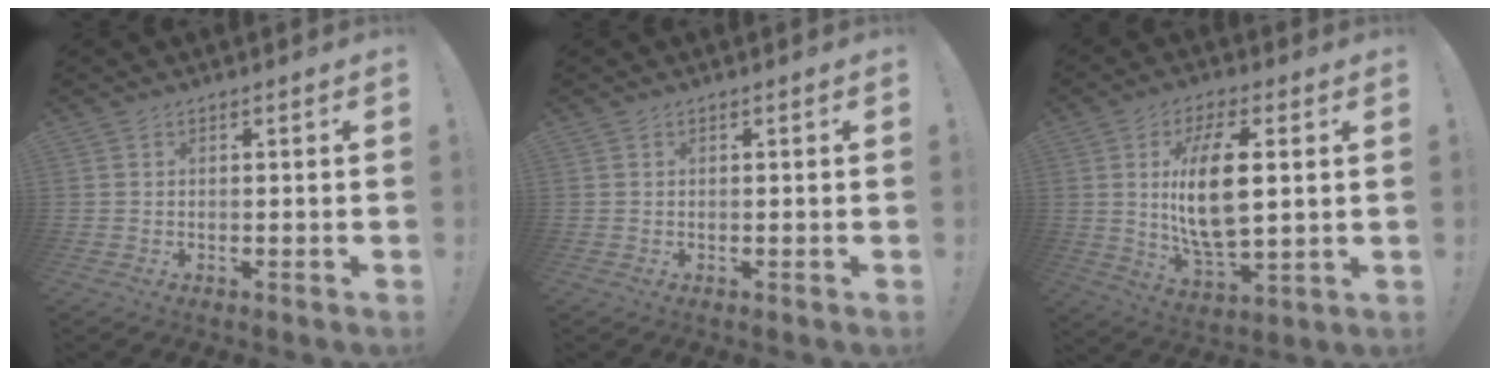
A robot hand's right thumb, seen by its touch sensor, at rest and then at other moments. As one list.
[{"total": 0.0}, {"total": 15.5, "force": [2.6, 6.7, 13.8], "torque": [-0.265, -0.015, 0.033]}]